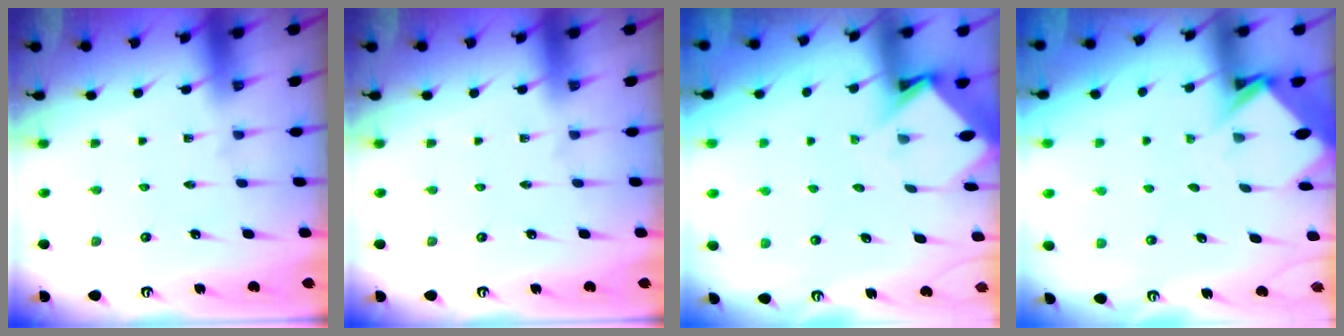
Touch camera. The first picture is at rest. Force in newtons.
{"total": 0.0}
{"total": 3.7, "press": 3.7, "slide": 0.3}
{"total": 3.8, "press": 3.8, "slide": 0.2}